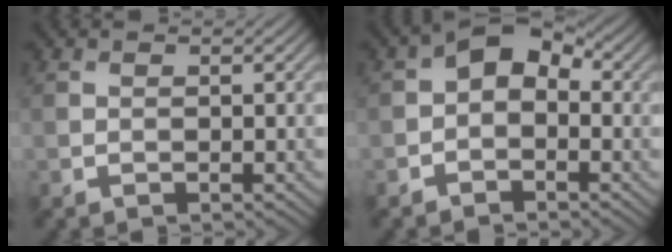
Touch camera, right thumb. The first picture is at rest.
{"total": 4.6, "force": [-0.1, 3.1, 3.4], "torque": [-0.050, 0.014, -0.016]}